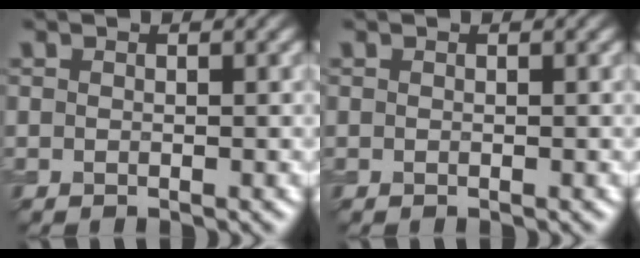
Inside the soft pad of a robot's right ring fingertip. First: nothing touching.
{"total": 0.0}